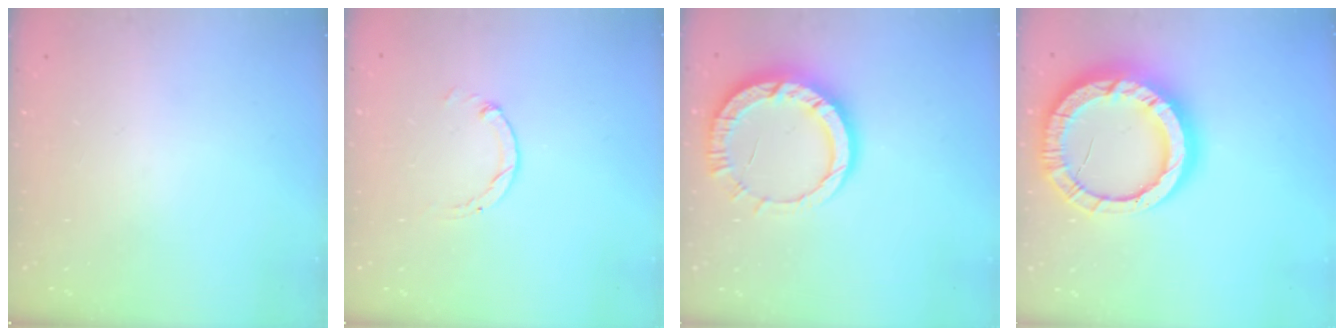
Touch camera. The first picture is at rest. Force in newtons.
{"total": 0.7, "press": 0.7, "slide": 0.2}
{"total": 12.1, "press": 12.0, "slide": 1.2}
{"total": 21.5, "press": 21.5, "slide": 1.8}